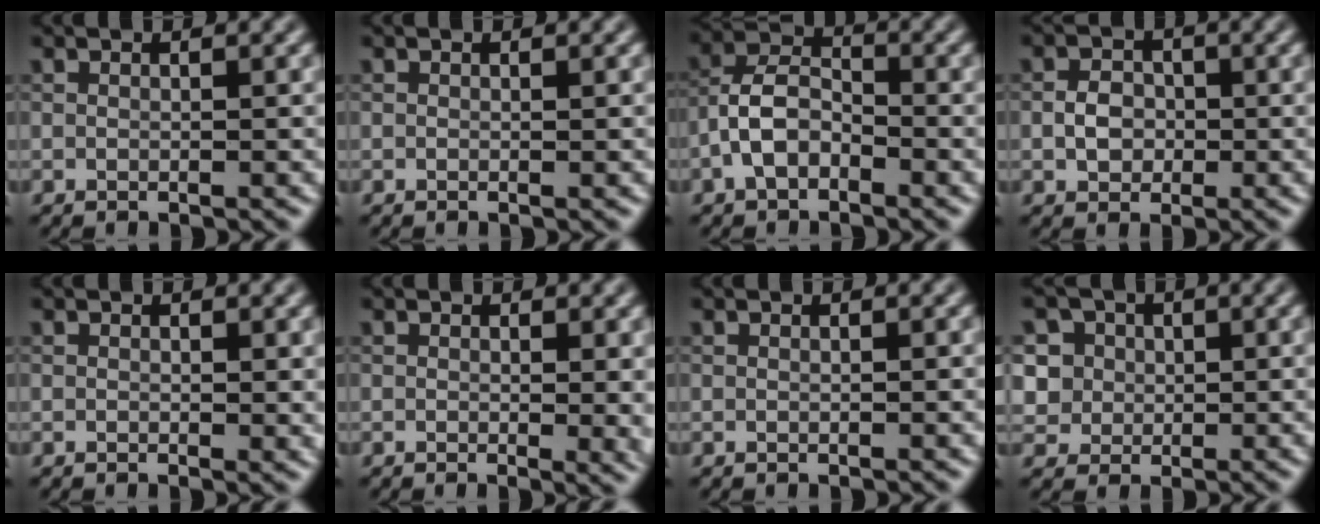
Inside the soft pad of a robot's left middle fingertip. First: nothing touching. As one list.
[{"total": 0.0}, {"total": 3.9, "force": [-1.8, 2.3, 2.6], "torque": [-0.050, 0.013, -0.044]}, {"total": 2.4, "force": [-0.4, 1.9, 1.3], "torque": [-0.019, 0.002, -0.012]}, {"total": 0.8, "force": [0.2, 0.4, 0.7], "torque": [-0.007, -0.004, 0.002]}, {"total": 2.7, "force": [0.2, 0.9, 2.6], "torque": [-0.027, -0.008, 0.004]}, {"total": 0.0}, {"total": 6.0, "force": [2.3, 5.1, 2.0], "torque": [-0.032, 0.018, 0.026]}]